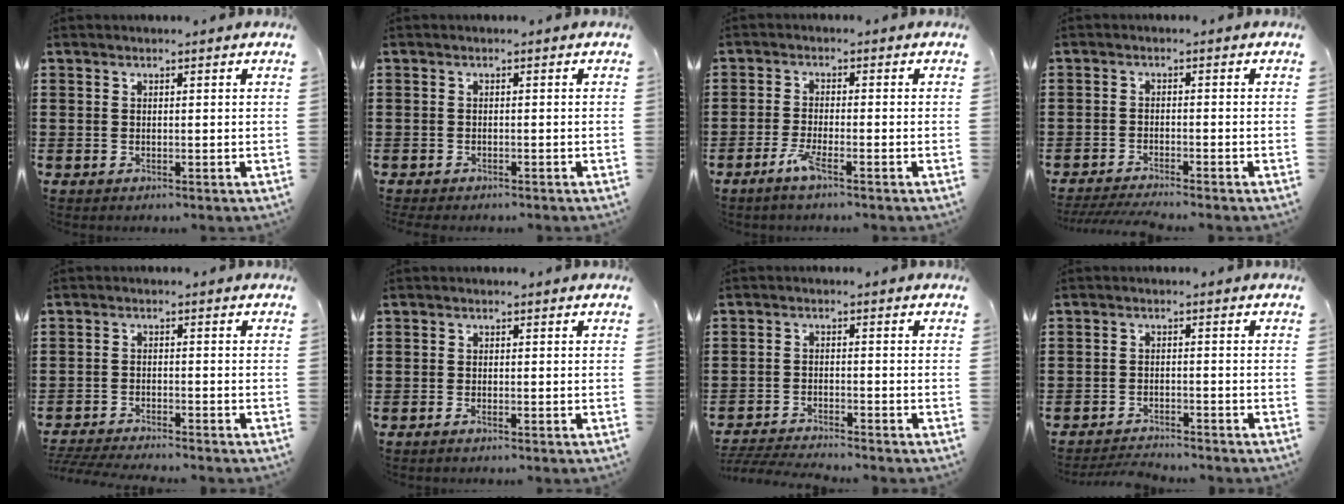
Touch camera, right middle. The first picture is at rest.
{"total": 0.6, "force": [-0.6, 0.1, 0.1], "torque": [-0.004, -0.003, -0.012]}
{"total": 3.4, "force": [-2.1, 0.3, 2.6], "torque": [-0.058, -0.004, -0.041]}
{"total": 2.5, "force": [-2.4, -0.2, 0.8], "torque": [-0.020, -0.004, -0.051]}
{"total": 3.1, "force": [-3.1, -0.1, 0.5], "torque": [-0.016, -0.005, -0.067]}
{"total": 0.7, "force": [-0.5, 0.1, 0.5], "torque": [-0.011, -0.004, -0.009]}
{"total": 3.4, "force": [-3.4, 0.0, 0.5], "torque": [-0.019, -0.005, -0.073]}
{"total": 2.7, "force": [-2.7, 0.2, 0.3], "torque": [-0.010, -0.002, -0.056]}